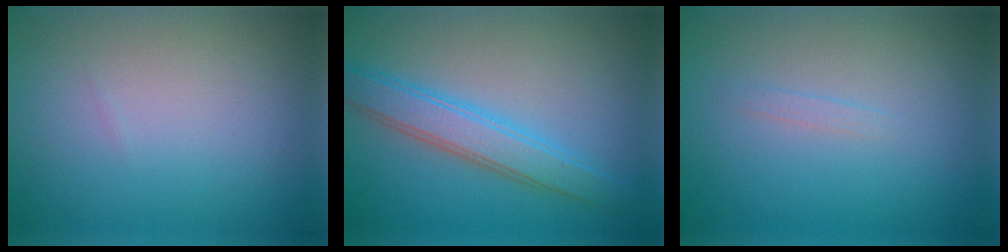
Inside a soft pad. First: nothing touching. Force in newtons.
{"total": 4.1, "press": 4.1, "slide": 0.1}
{"total": 0.6, "press": 0.6, "slide": 0.1}